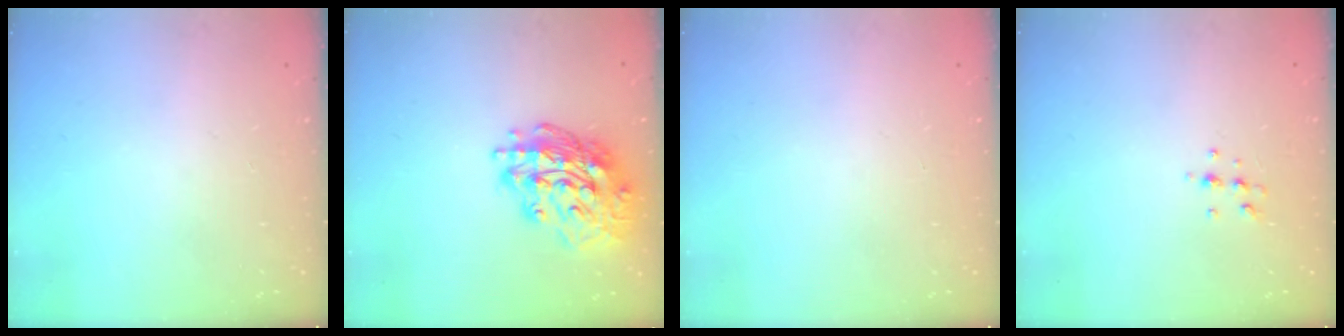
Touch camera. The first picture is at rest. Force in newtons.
{"total": 18.0, "press": 17.9, "slide": 1.8}
{"total": 0.0}
{"total": 5.4, "press": 5.3, "slide": 1.1}